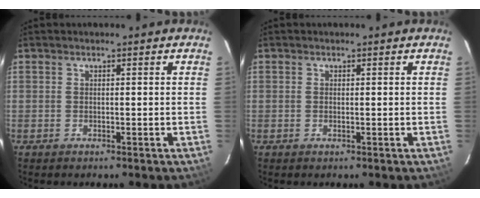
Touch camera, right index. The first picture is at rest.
{"total": 0.6, "force": [0.2, 0.3, 0.5], "torque": [-0.012, 0.000, 0.001]}